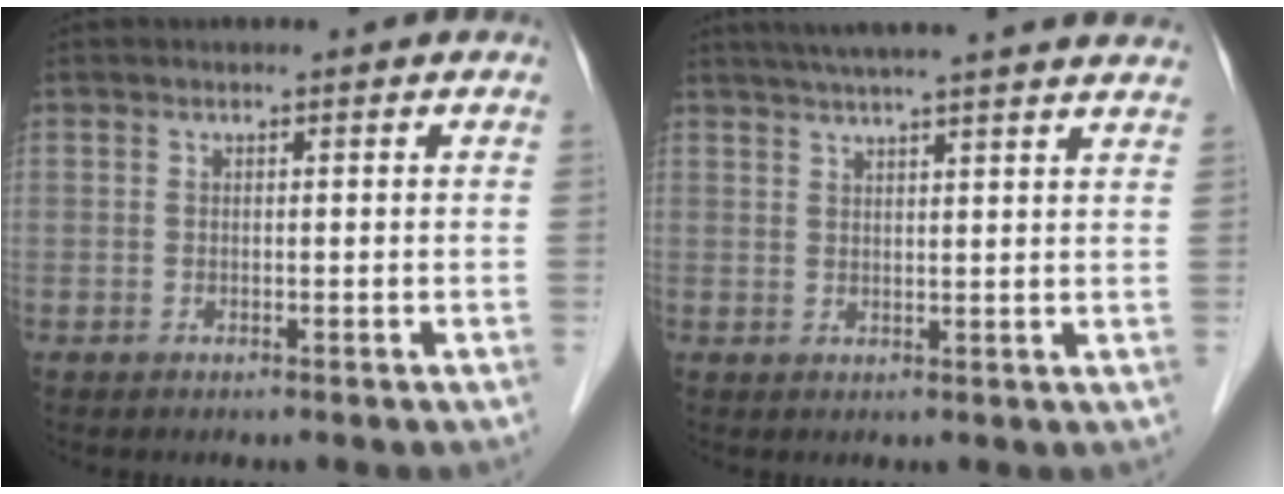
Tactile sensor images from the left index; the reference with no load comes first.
{"total": 19.1, "force": [16.8, 0.1, 9.1], "torque": [-0.145, 0.022, 0.214]}